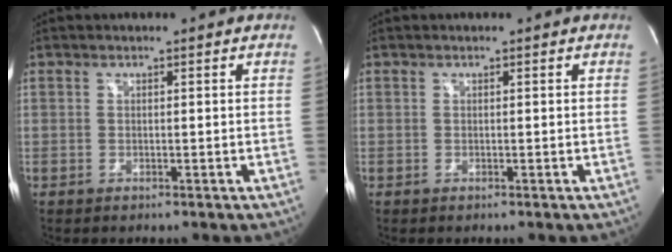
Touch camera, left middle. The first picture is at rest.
{"total": 0.0}